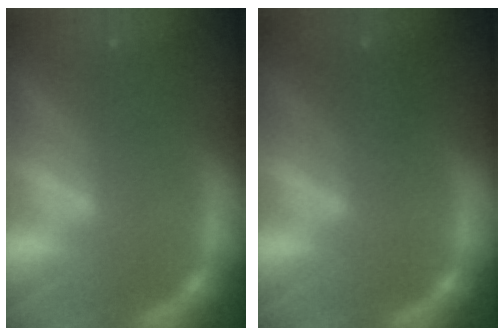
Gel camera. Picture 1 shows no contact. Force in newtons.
{"total": 2.5}